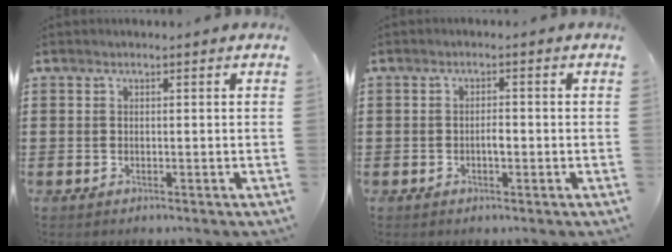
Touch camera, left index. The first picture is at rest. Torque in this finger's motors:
{"motor_torque": [0.44, 0.41, 0.06, 0.05]}